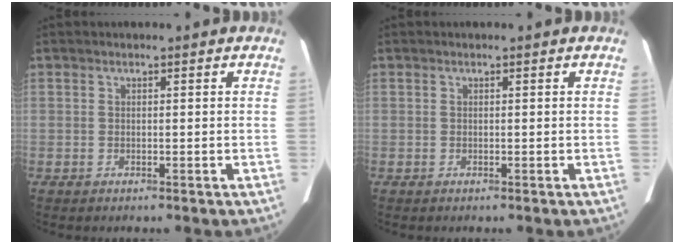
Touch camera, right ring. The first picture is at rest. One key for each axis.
{"total": 0.0}